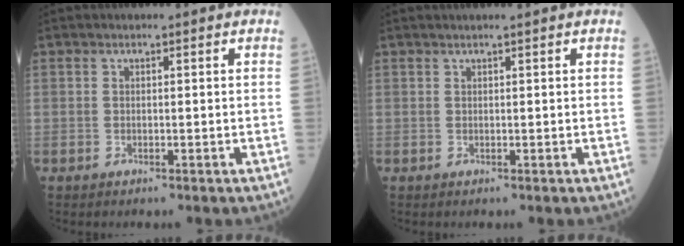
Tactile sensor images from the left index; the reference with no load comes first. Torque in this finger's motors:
{"motor_torque": [0.23, -0.63, -0.02, 0.01]}